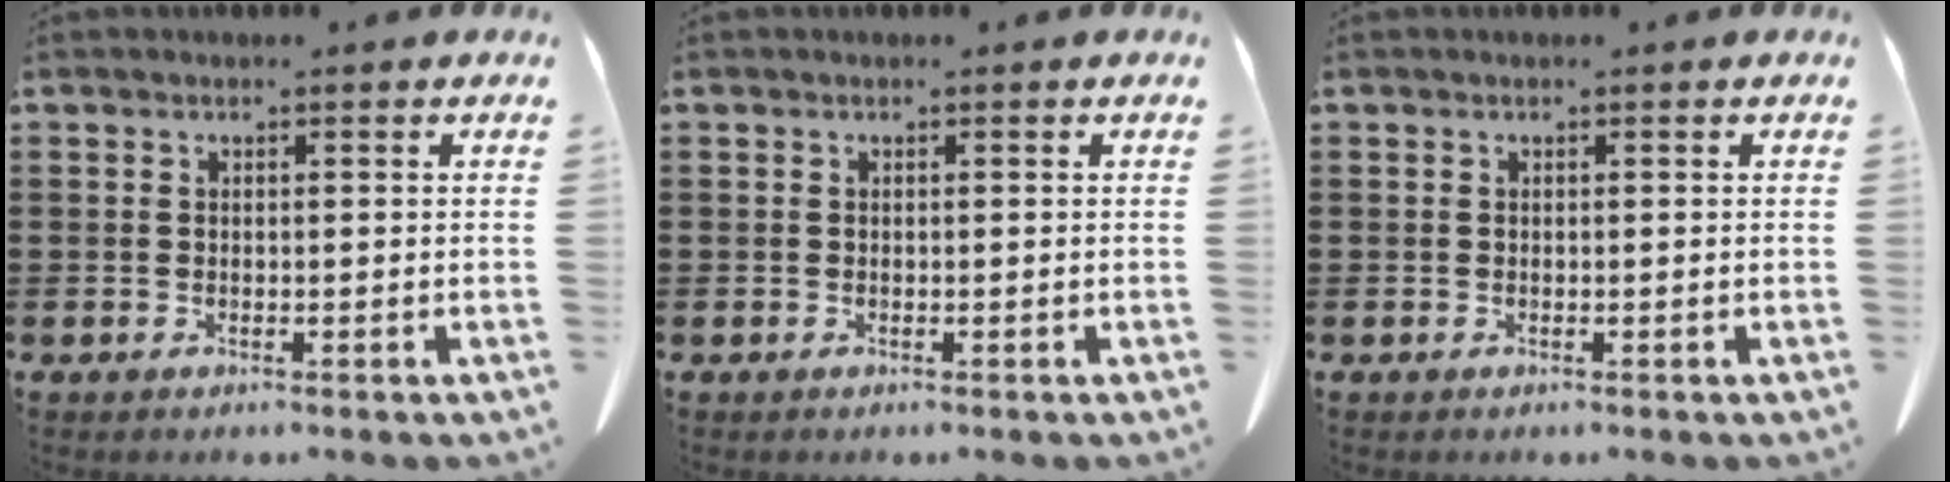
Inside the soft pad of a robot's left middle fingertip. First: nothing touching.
{"total": 0.0}
{"total": 0.0}